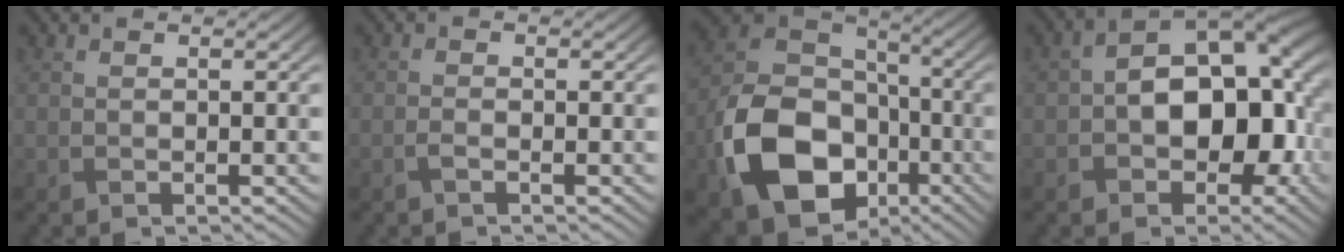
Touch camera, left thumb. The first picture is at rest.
{"total": 1.0, "force": [-0.6, 0.3, 0.7], "torque": [-0.017, 0.002, -0.014]}
{"total": 16.2, "force": [-6.4, 11.6, 9.3], "torque": [-0.199, -0.045, -0.121]}
{"total": 12.8, "force": [-0.8, 8.1, 9.9], "torque": [-0.151, -0.008, -0.010]}